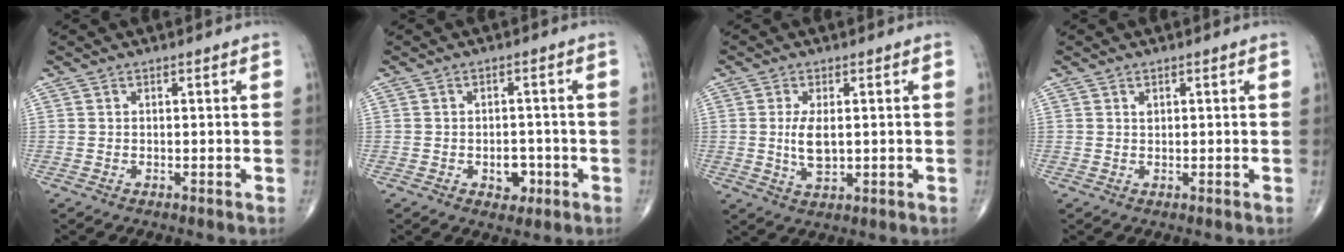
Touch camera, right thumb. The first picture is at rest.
{"total": 4.0, "force": [-1.4, 2.8, 2.5], "torque": [-0.013, 0.008, -0.016]}
{"total": 5.3, "force": [0.3, 2.4, 4.7], "torque": [-0.092, -0.011, 0.009]}
{"total": 0.8, "force": [0.4, 0.5, 0.5], "torque": [-0.005, -0.001, 0.007]}